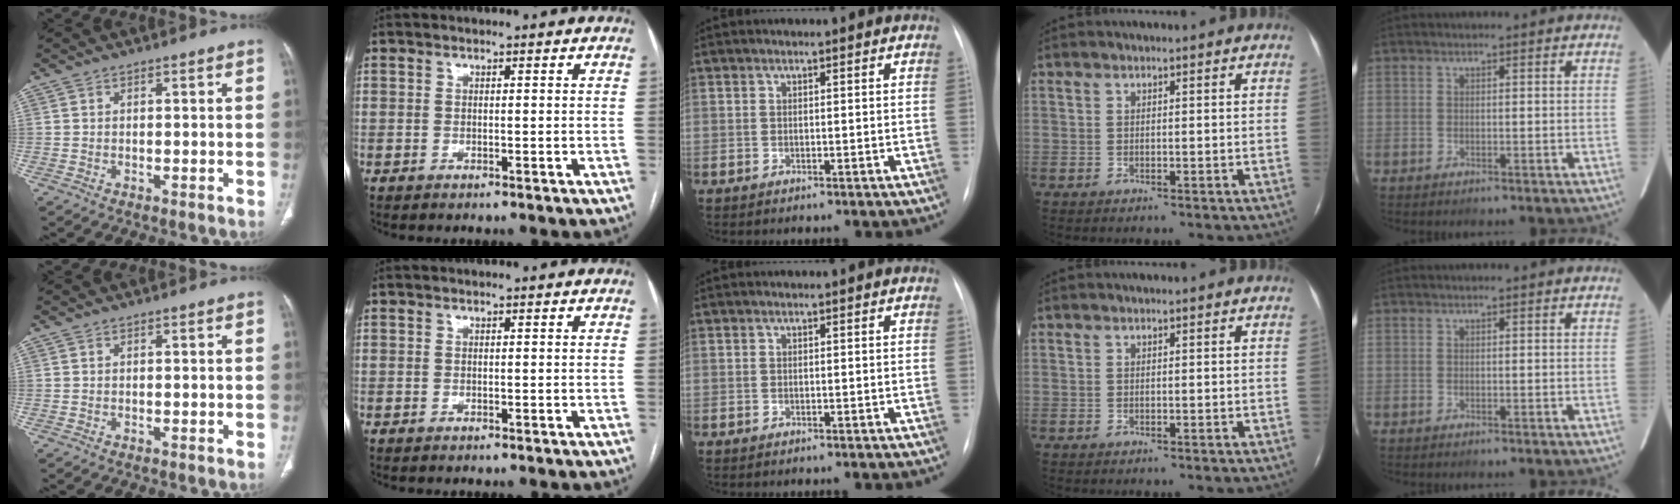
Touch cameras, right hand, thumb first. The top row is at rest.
{}